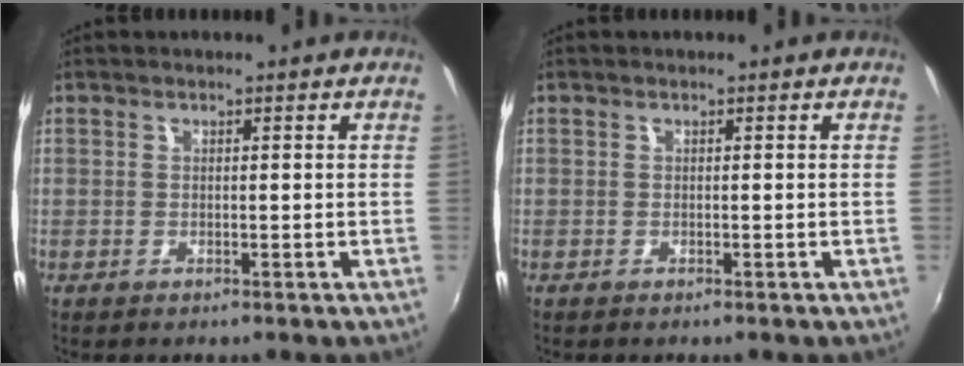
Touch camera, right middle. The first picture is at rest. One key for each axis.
{"total": 0.0}